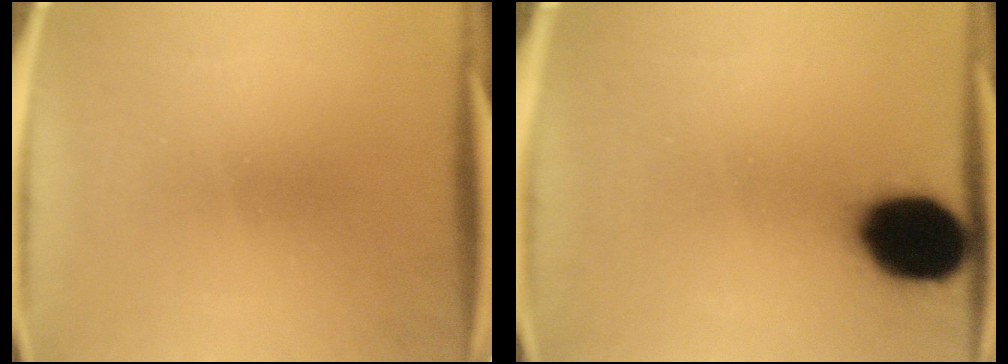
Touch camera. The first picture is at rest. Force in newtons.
{"total": 17.1}